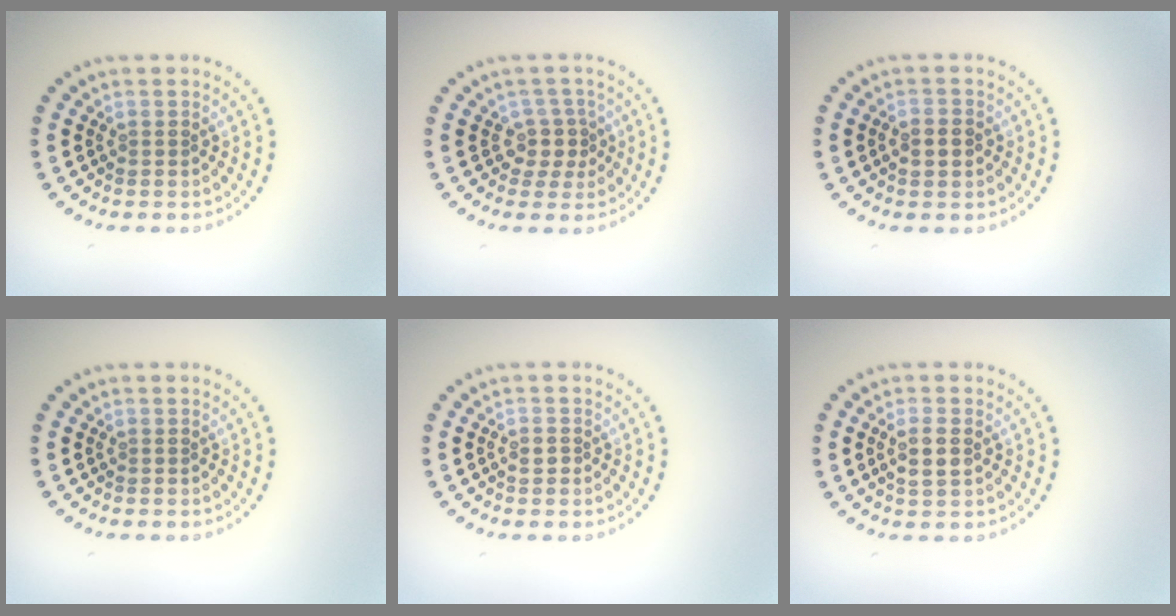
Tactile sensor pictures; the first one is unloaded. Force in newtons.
{"total": 2.2, "press": 1.7, "slide": 1.4}
{"total": 1.7, "press": 1.7, "slide": 0.3}
{"total": 0.0}
{"total": 0.6, "press": 0.6, "slide": 0.1}
{"total": 2.0, "press": 2.0, "slide": 0.6}